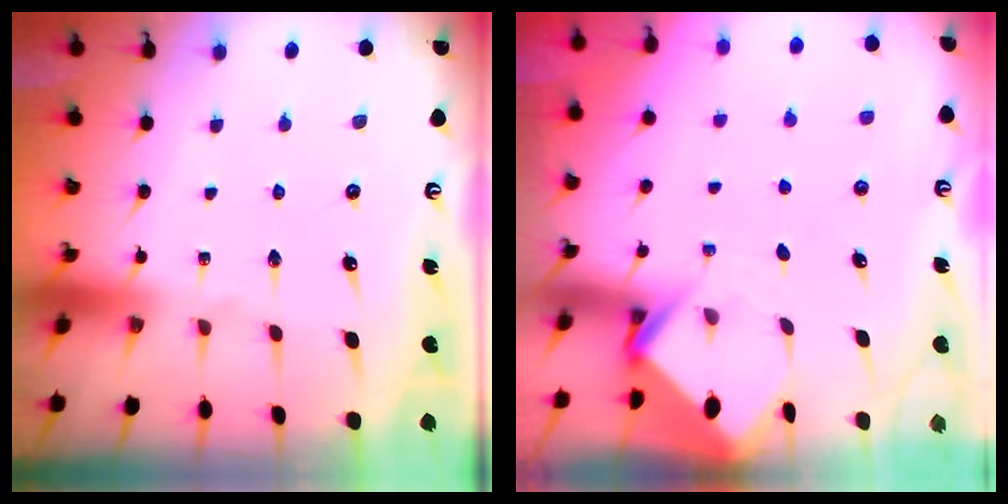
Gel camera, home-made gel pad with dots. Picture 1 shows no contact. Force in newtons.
{"total": 3.9, "press": 3.9, "slide": 0.2}